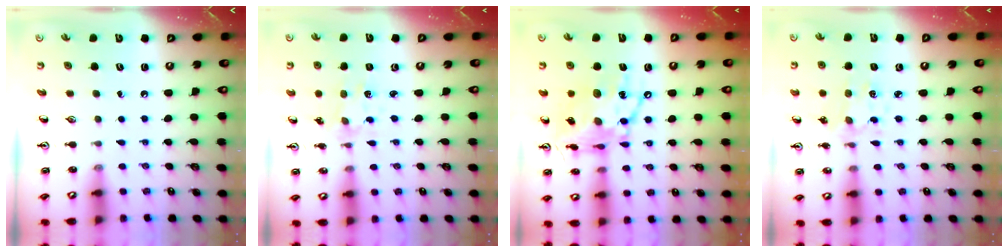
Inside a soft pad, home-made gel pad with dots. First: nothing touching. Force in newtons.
{"total": 1.4, "press": 1.4, "slide": 0.2}
{"total": 16.8, "press": 16.7, "slide": 1.5}
{"total": 1.9, "press": 1.9, "slide": 0.2}